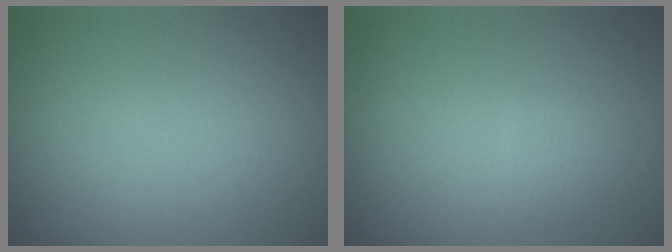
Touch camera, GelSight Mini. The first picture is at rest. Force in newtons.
{"total": 0.9, "press": 0.9, "slide": 0.1}